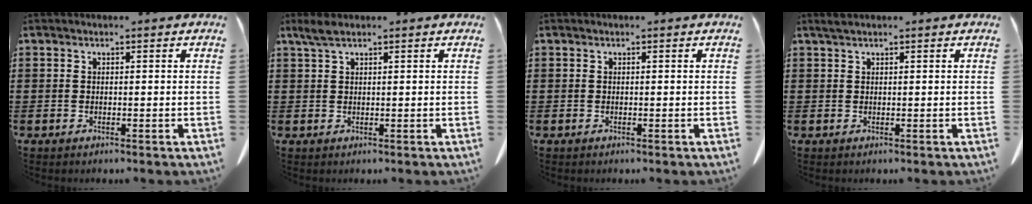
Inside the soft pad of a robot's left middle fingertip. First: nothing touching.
{"total": 2.1, "force": [1.4, 0.4, 1.6], "torque": [-0.034, 0.002, 0.025]}
{"total": 0.0}
{"total": 0.9, "force": [0.6, 0.1, 0.6], "torque": [-0.015, 0.001, 0.011]}